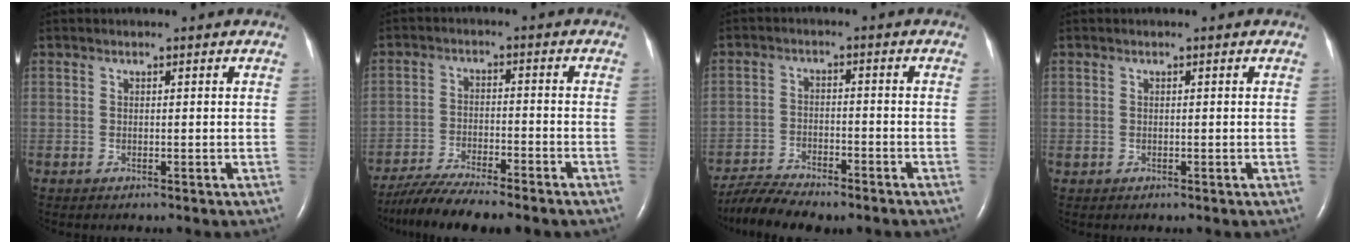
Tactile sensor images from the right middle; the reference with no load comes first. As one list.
[{"total": 10.3, "force": [-8.8, 0.6, 5.3], "torque": [-0.092, -0.021, -0.143]}, {"total": 7.6, "force": [-6.8, 1.4, 3.0], "torque": [-0.054, -0.012, -0.115]}, {"total": 0.0}]